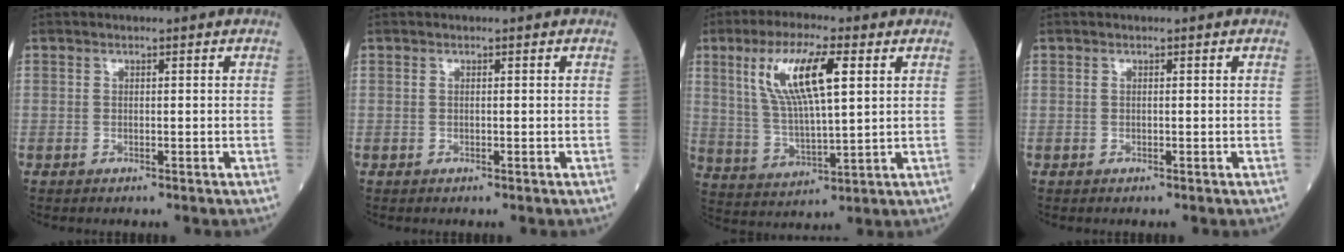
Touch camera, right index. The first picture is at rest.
{"total": 0.0}
{"total": 12.3, "force": [4.6, 2.5, 11.2], "torque": [-0.227, 0.010, 0.093]}
{"total": 0.0}